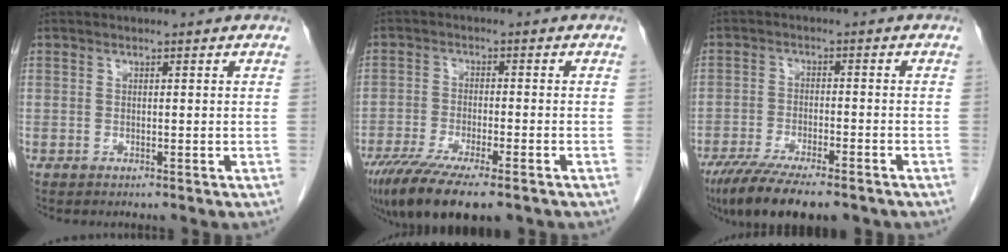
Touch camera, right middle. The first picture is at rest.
{"total": 14.1, "force": [-10.2, 3.1, 9.2], "torque": [-0.164, -0.031, -0.162]}
{"total": 13.3, "force": [-10.2, 3.0, 8.0], "torque": [-0.135, -0.026, -0.160]}